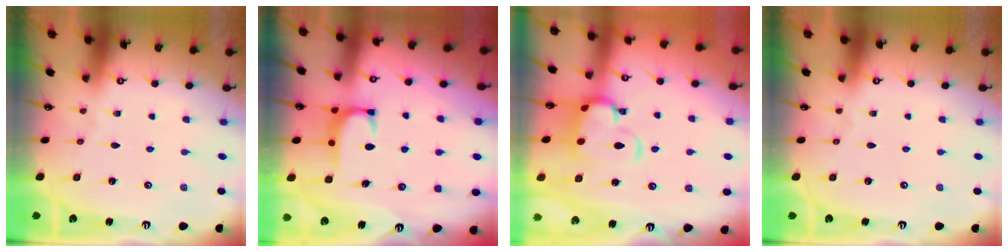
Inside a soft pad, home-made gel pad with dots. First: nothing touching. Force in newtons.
{"total": 2.0, "press": 2.0, "slide": 0.5}
{"total": 7.1, "press": 6.9, "slide": 1.8}
{"total": 0.0}